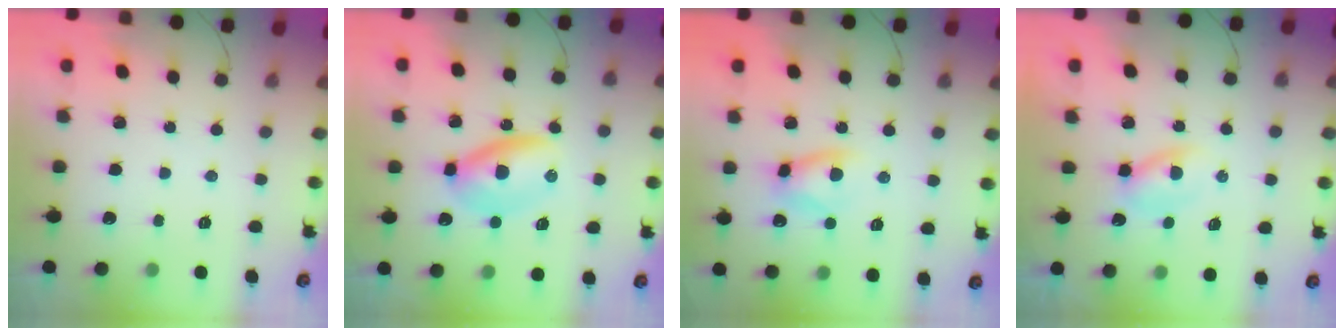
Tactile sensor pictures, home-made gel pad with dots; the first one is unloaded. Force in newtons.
{"total": 6.7, "press": 6.7, "slide": 0.5}
{"total": 7.3, "press": 7.2, "slide": 1.1}
{"total": 3.0, "press": 2.7, "slide": 1.3}